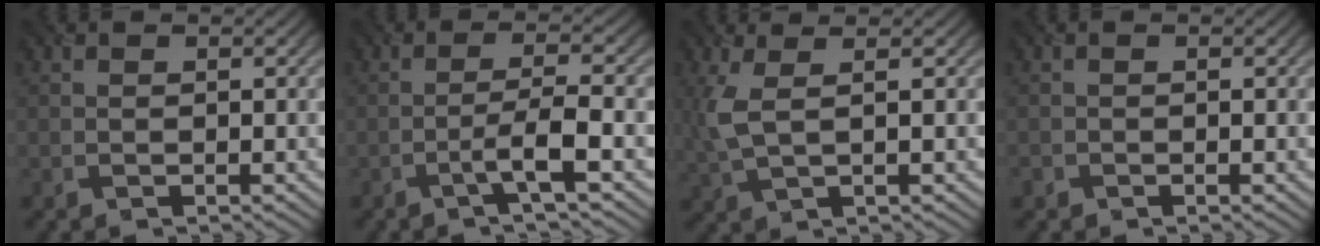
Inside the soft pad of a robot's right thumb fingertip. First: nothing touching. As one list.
[{"total": 3.9, "force": [-2.1, 0.0, 3.3], "torque": [-0.059, 0.015, -0.056]}, {"total": 4.4, "force": [1.2, 1.3, 4.0], "torque": [-0.105, 0.004, 0.023]}, {"total": 0.7, "force": [-0.5, 0.4, 0.2], "torque": [-0.006, -0.005, -0.008]}]